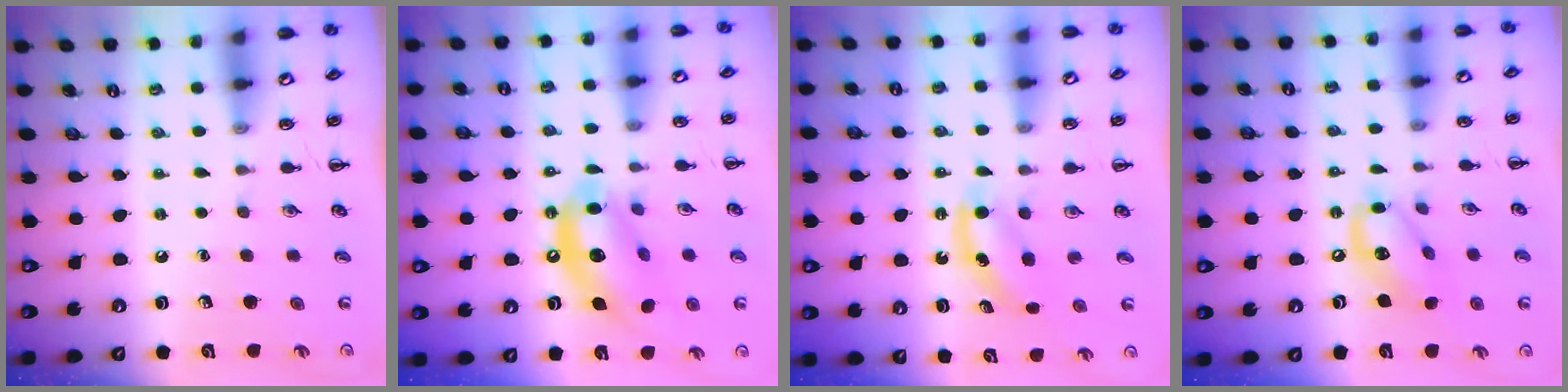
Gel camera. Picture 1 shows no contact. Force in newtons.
{"total": 13.8, "press": 13.3, "slide": 3.7}
{"total": 5.6, "press": 5.5, "slide": 0.8}
{"total": 12.3, "press": 12.0, "slide": 2.6}